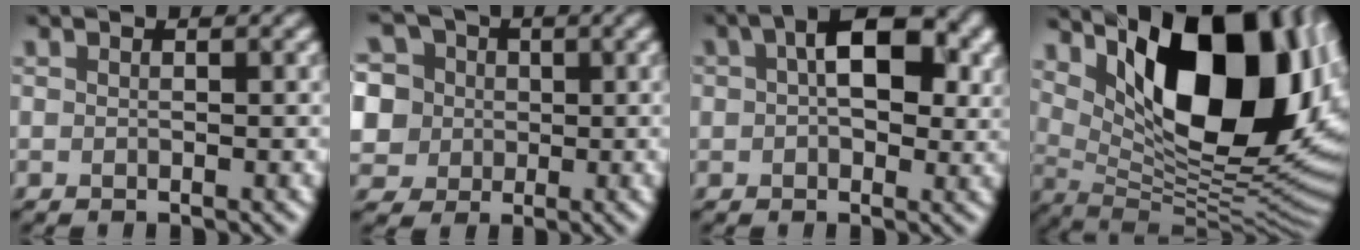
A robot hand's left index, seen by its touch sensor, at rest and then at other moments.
{"total": 11.3, "force": [4.1, 8.9, 5.6], "torque": [-0.130, 0.039, 0.042]}
{"total": 7.9, "force": [2.5, 4.6, 5.9], "torque": [-0.077, 0.014, 0.021]}
{"total": 16.9, "force": [5.7, 7.7, 13.9], "torque": [-0.192, -0.002, 0.094]}